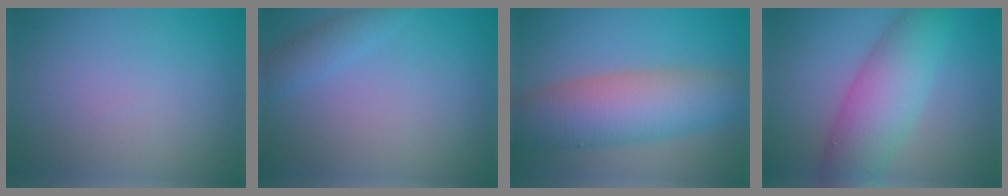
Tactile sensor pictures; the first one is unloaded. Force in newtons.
{"total": 1.9, "press": 1.9, "slide": 0.1}
{"total": 8.4, "press": 8.4, "slide": 0.3}
{"total": 7.4, "press": 7.4, "slide": 0.2}